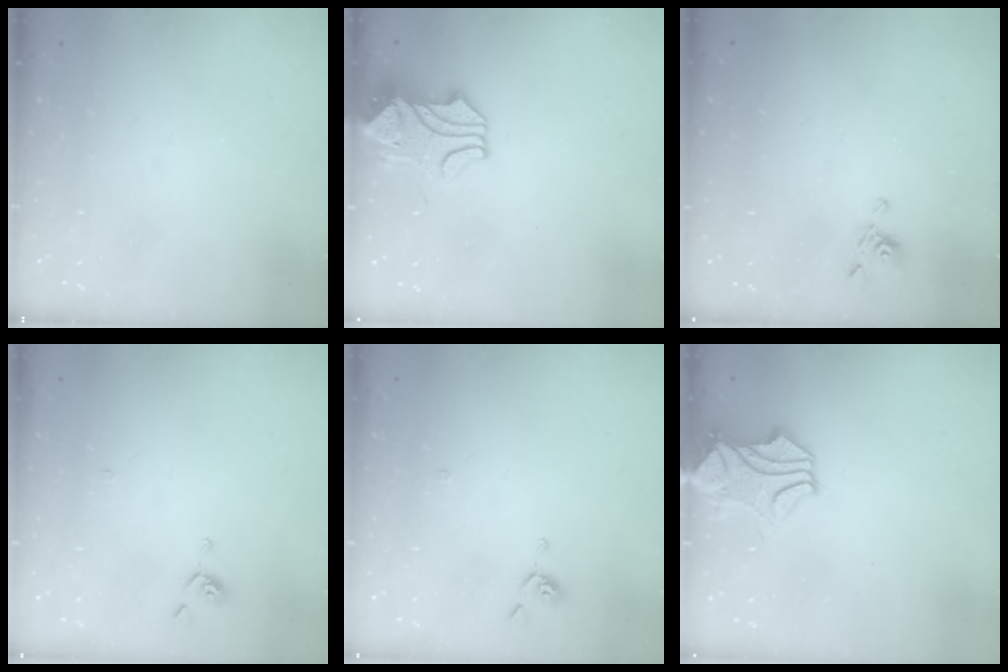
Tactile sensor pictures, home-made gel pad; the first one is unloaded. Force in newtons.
{"total": 2.8, "press": 2.5, "slide": 1.1}
{"total": 6.2, "press": 6.2, "slide": 0.2}
{"total": 0.9, "press": 0.9, "slide": 0.3}
{"total": 0.9, "press": 0.9, "slide": 0.3}
{"total": 2.0, "press": 1.6, "slide": 1.2}